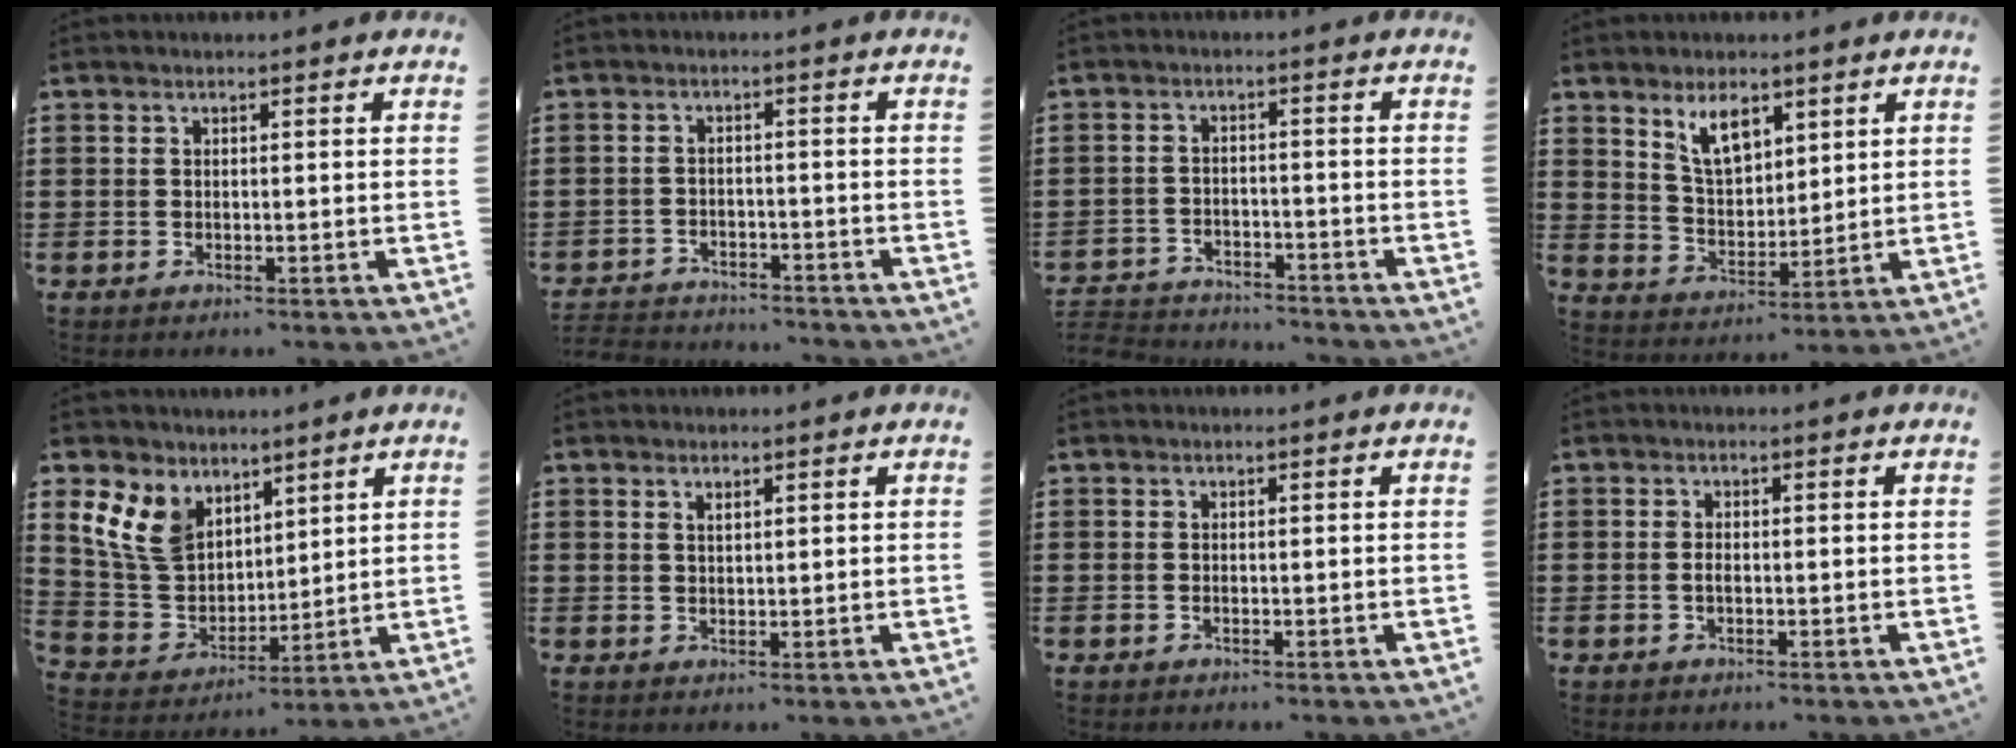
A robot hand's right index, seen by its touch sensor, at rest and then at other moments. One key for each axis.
{"total": 2.8, "fx": -2.8, "fy": 0.4, "fz": -0.3, "tx": -0.005, "ty": -0.001, "tz": -0.062}
{"total": 3.7, "fx": -3.6, "fy": 0.6, "fz": -0.1, "tx": -0.012, "ty": -0.002, "tz": -0.080}
{"total": 6.7, "fx": 4.1, "fy": 3.4, "fz": 4.0, "tx": -0.077, "ty": -0.001, "tz": 0.072}
{"total": 9.0, "fx": 4.9, "fy": 6.7, "fz": 3.3, "tx": -0.110, "ty": -0.011, "tz": 0.098}
{"total": 1.0, "fx": 0.8, "fy": 0.3, "fz": 0.5, "tx": -0.010, "ty": 0.001, "tz": 0.015}
{"total": 0.0}
{"total": 1.0, "fx": -0.2, "fy": 0.5, "fz": 0.9, "tx": -0.018, "ty": 0.000, "tz": -0.004}